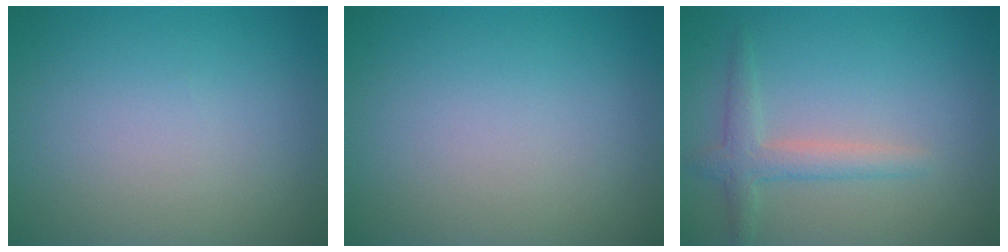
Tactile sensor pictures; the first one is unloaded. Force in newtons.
{"total": 0.0}
{"total": 2.4, "press": 2.4, "slide": 0.1}